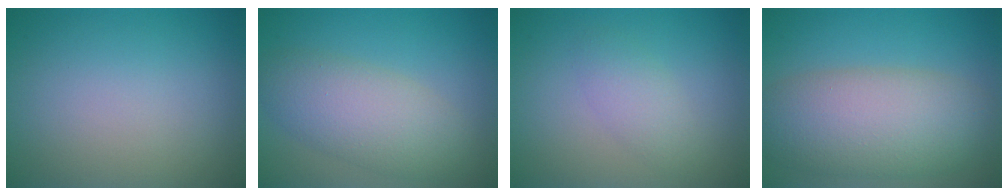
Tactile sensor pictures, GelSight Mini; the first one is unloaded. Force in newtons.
{"total": 5.5, "press": 5.5, "slide": 0.2}
{"total": 2.1, "press": 2.1, "slide": 0.0}
{"total": 8.3, "press": 8.3, "slide": 0.5}